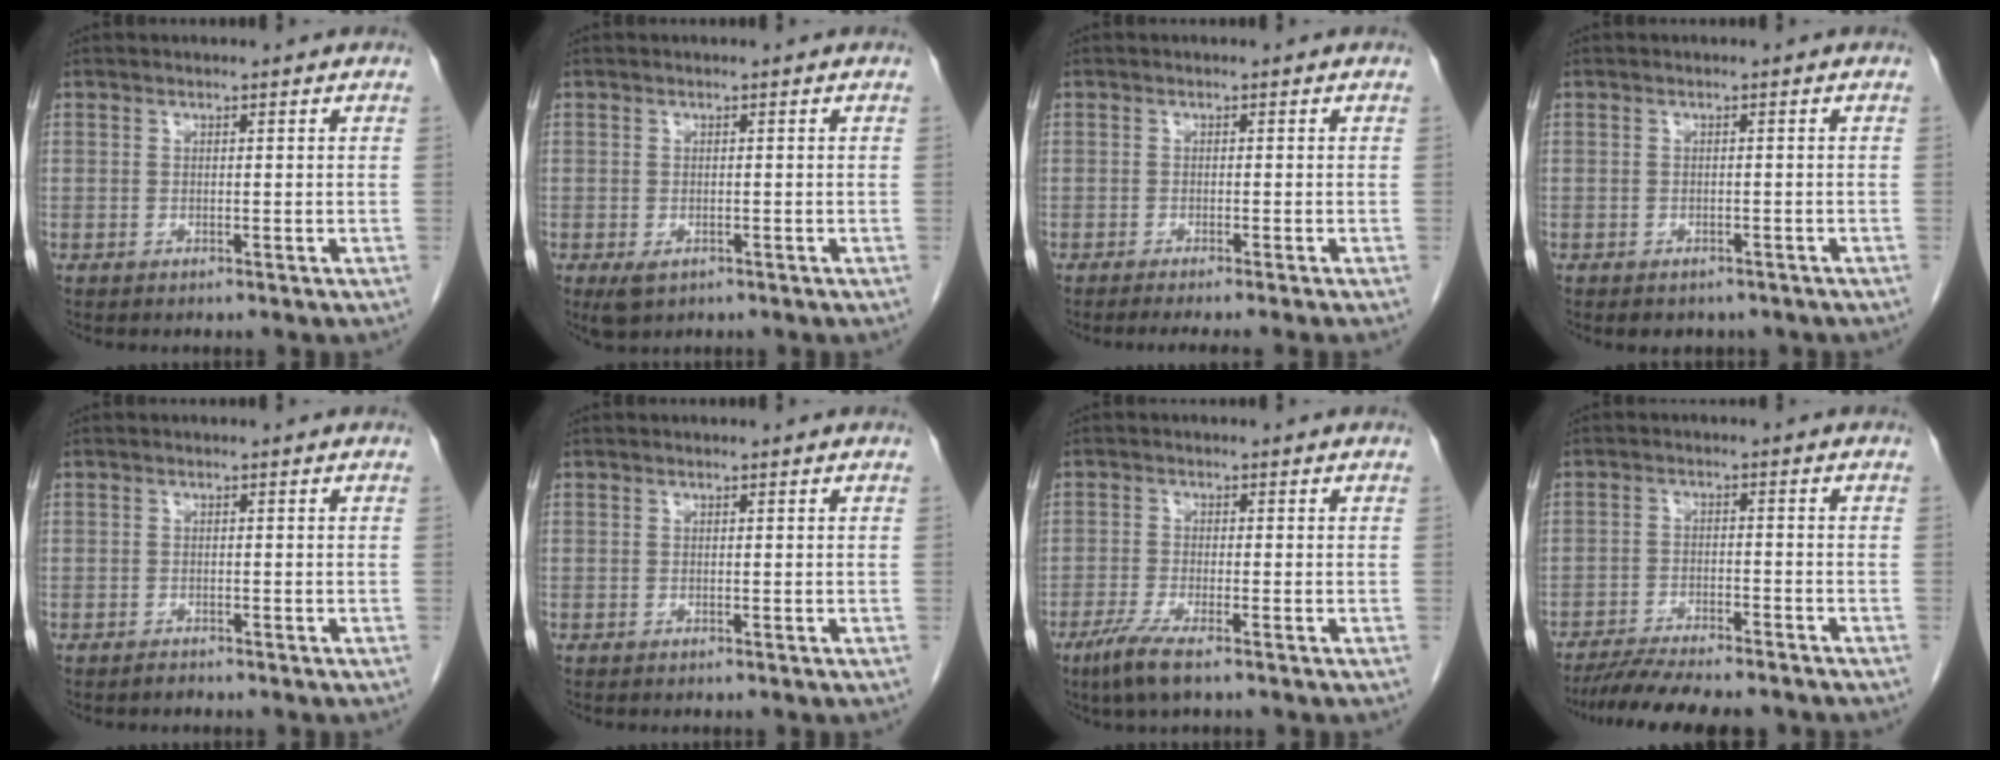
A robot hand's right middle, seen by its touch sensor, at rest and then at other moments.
{"total": 2.4, "force": [-1.1, 1.4, 1.6], "torque": [-0.033, -0.006, -0.008]}
{"total": 5.0, "force": [-4.2, -1.0, 2.6], "torque": [-0.023, -0.011, -0.062]}
{"total": 4.5, "force": [-3.6, 2.3, 1.3], "torque": [-0.008, 0.003, -0.038]}
{"total": 0.6, "force": [-0.6, 0.1, 0.0], "torque": [-0.005, -0.003, -0.011]}
{"total": 0.0}
{"total": 4.7, "force": [-3.0, 0.4, 3.5], "torque": [-0.079, -0.014, -0.059]}
{"total": 12.0, "force": [-10.7, 1.6, 5.4], "torque": [-0.083, -0.010, -0.159]}